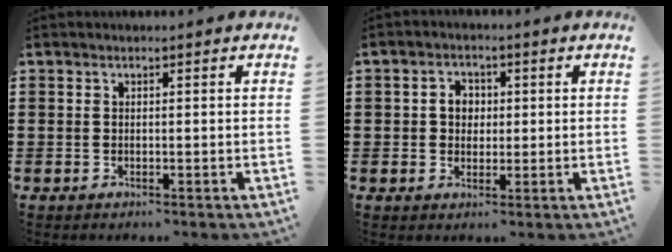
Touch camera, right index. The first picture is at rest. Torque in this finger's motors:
{"motor_torque": [0.65, 0.03, 0.37, 0.05]}